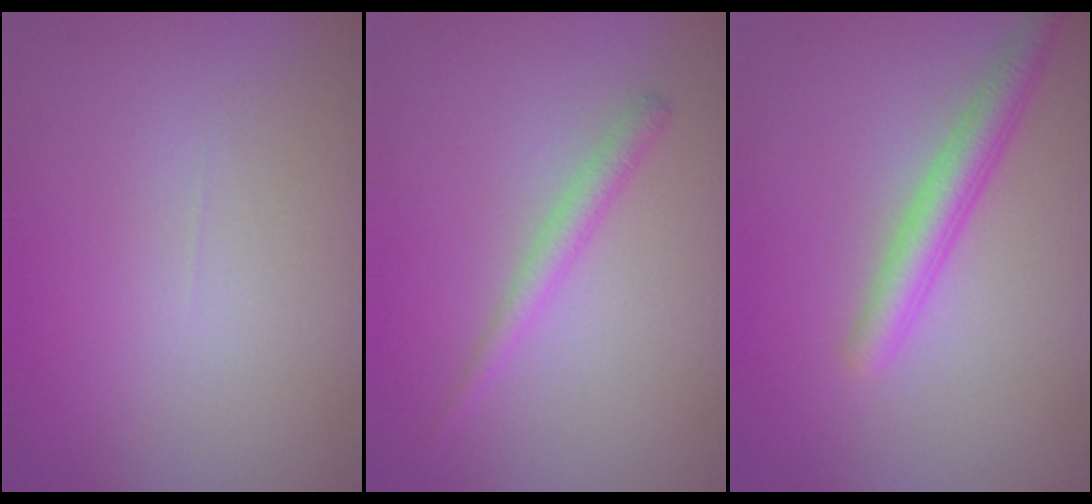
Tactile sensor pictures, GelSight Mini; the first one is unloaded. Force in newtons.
{"total": 1.5, "press": 1.5, "slide": 0.1}
{"total": 3.0, "press": 3.0, "slide": 0.0}